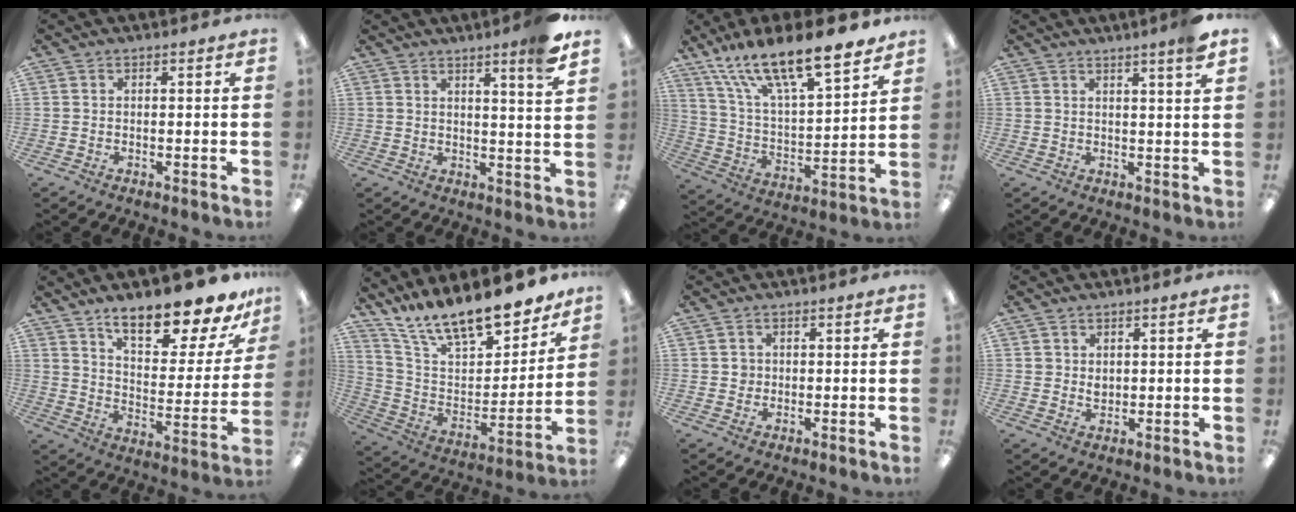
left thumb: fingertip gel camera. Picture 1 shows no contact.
{"total": 6.5, "force": [4.8, -0.2, 4.3], "torque": [-0.064, -0.029, 0.075]}
{"total": 19.3, "force": [15.6, 5.3, 10.2], "torque": [-0.186, -0.099, 0.270]}
{"total": 3.9, "force": [2.9, -0.6, 2.5], "torque": [-0.038, -0.018, 0.045]}
{"total": 17.6, "force": [14.4, 4.8, 8.9], "torque": [-0.136, -0.099, 0.242]}
{"total": 18.3, "force": [15.7, 5.0, 7.9], "torque": [-0.154, -0.112, 0.275]}
{"total": 1.9, "force": [0.2, 1.8, 0.3], "torque": [0.000, 0.005, -0.002]}
{"total": 2.0, "force": [0.9, 1.7, 0.5], "torque": [-0.005, 0.000, 0.015]}